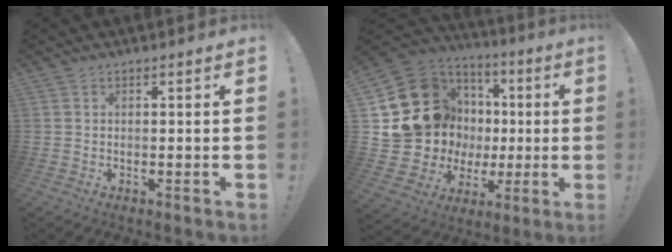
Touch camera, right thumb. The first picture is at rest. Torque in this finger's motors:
{"motor_torque": [0.45, 0.44, 0.08, -0.01, 0.32]}